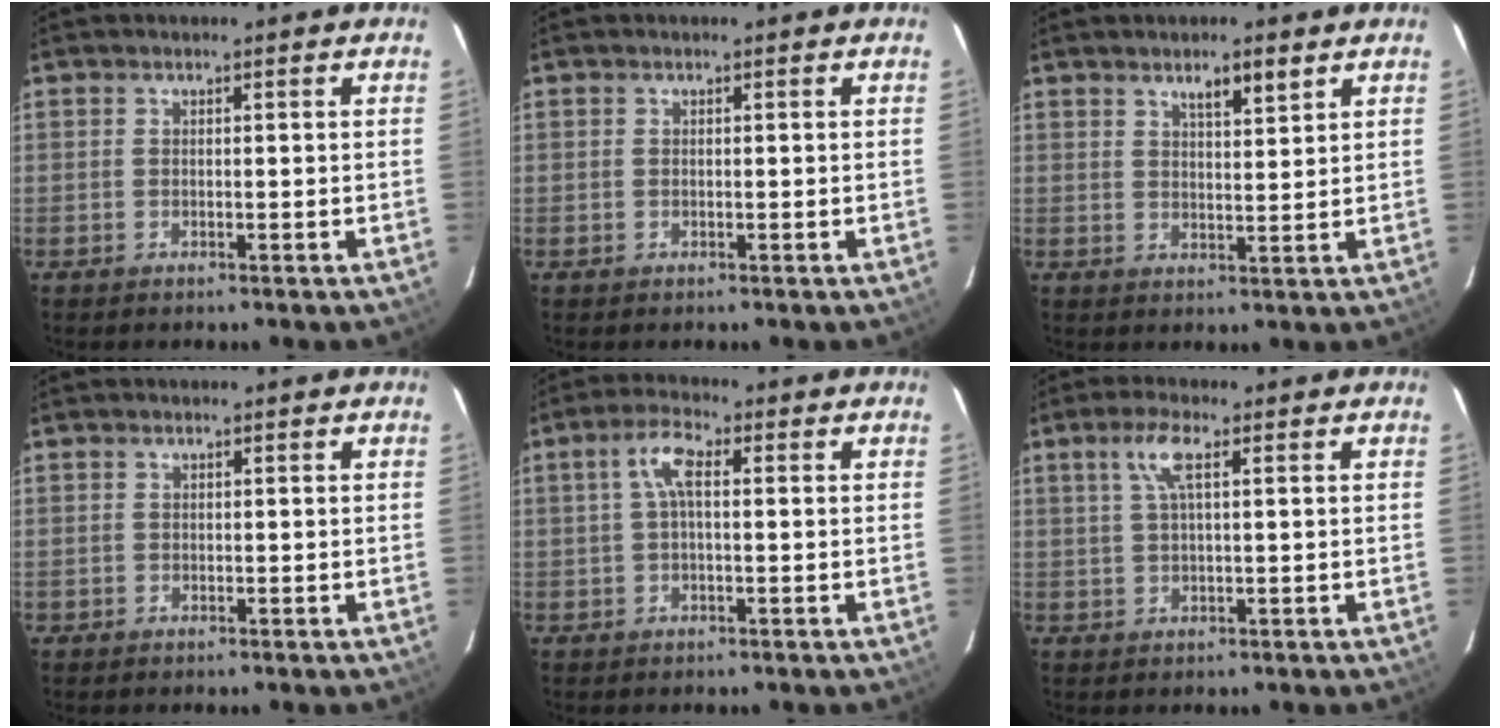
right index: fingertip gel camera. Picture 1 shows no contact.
{"total": 0.0}
{"total": 4.2, "force": [2.9, 1.0, 2.9], "torque": [-0.043, 0.002, 0.048]}
{"total": 0.6, "force": [-0.1, 0.6, -0.1], "torque": [0.002, 0.002, -0.001]}
{"total": 4.6, "force": [0.7, 1.7, 4.3], "torque": [-0.085, 0.014, 0.012]}
{"total": 4.4, "force": [1.7, 0.8, 4.0], "torque": [-0.082, 0.007, 0.033]}